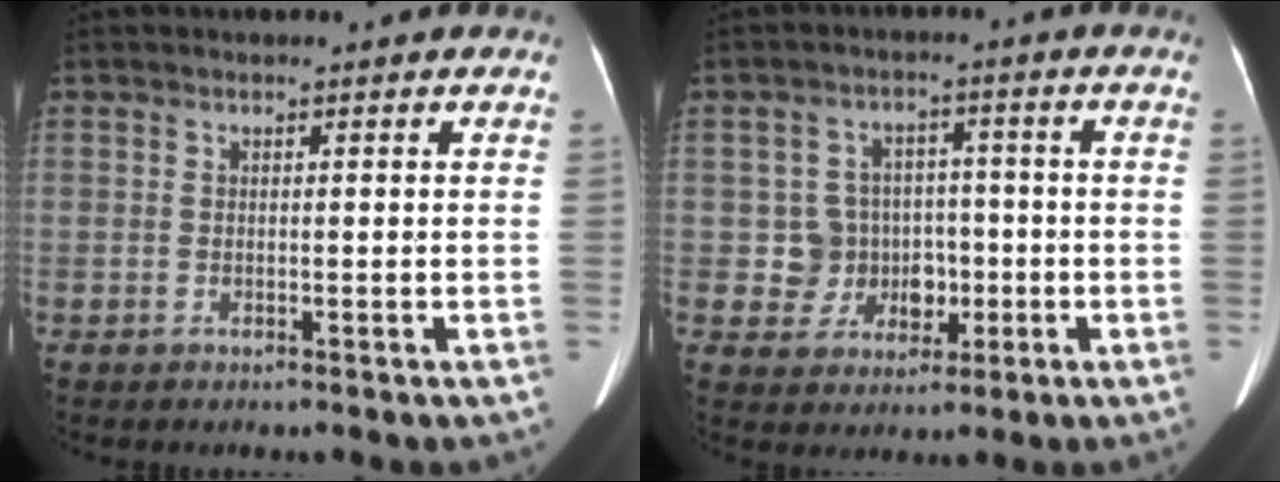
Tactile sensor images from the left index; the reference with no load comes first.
{"total": 6.3, "force": [-0.9, 6.2, 0.9], "torque": [-0.009, 0.018, -0.007]}